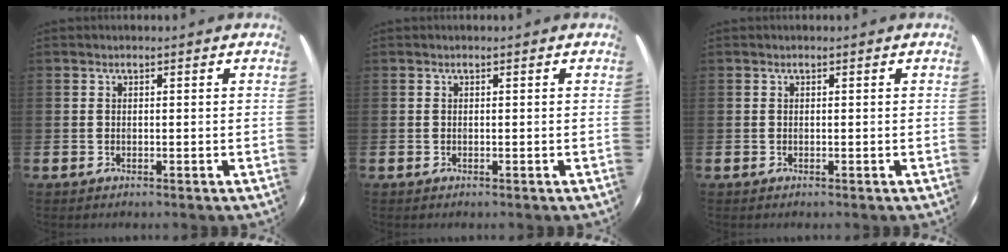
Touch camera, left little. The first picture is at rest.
{"total": 0.0}
{"total": 0.0}